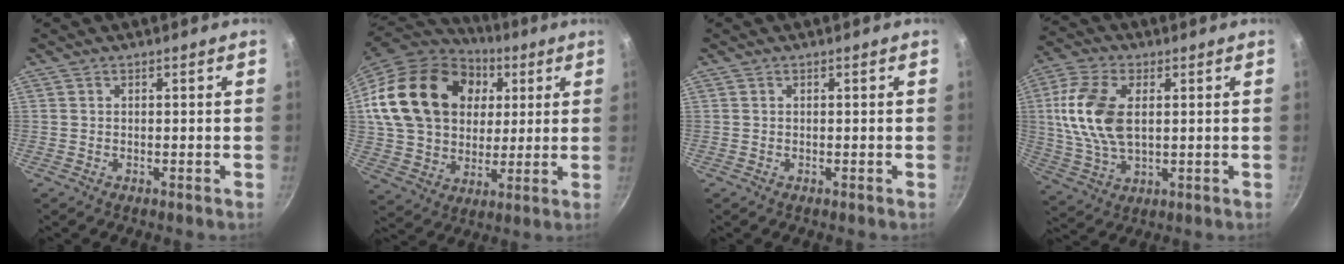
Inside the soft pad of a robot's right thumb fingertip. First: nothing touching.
{"total": 26.5, "force": [7.1, 19.7, 16.2], "torque": [-0.273, 0.011, 0.129]}
{"total": 0.0}
{"total": 14.0, "force": [2.2, 8.1, 11.3], "torque": [-0.220, 0.000, 0.041]}